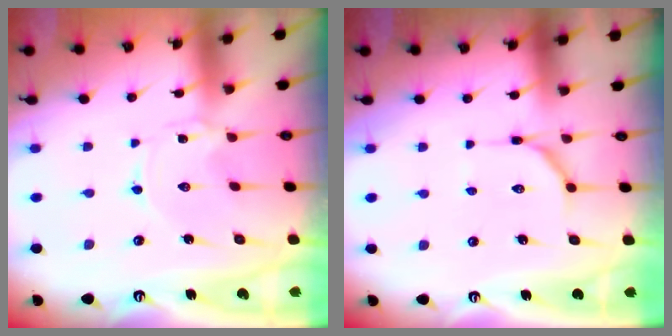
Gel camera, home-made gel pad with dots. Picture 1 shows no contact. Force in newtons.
{"total": 5.6, "press": 5.6, "slide": 0.6}